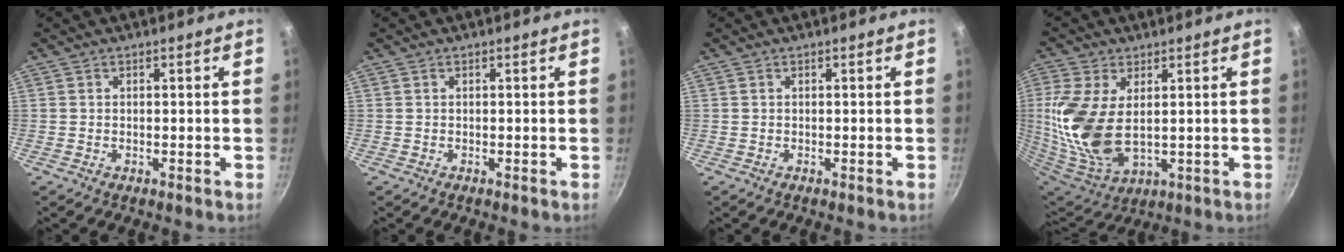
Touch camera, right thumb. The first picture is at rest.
{"total": 0.0}
{"total": 0.0}
{"total": 16.4, "force": [2.1, 9.3, 13.4], "torque": [-0.283, -0.020, 0.053]}